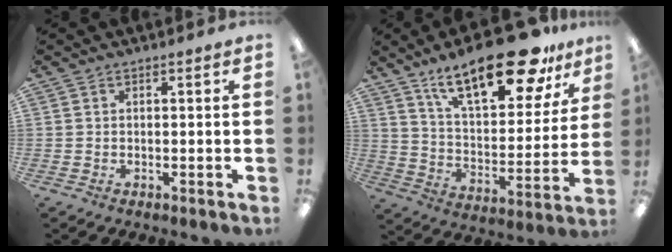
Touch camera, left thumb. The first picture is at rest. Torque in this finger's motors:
{"motor_torque": [0.45, 0.51, 1.42, -1.35, 0.12]}